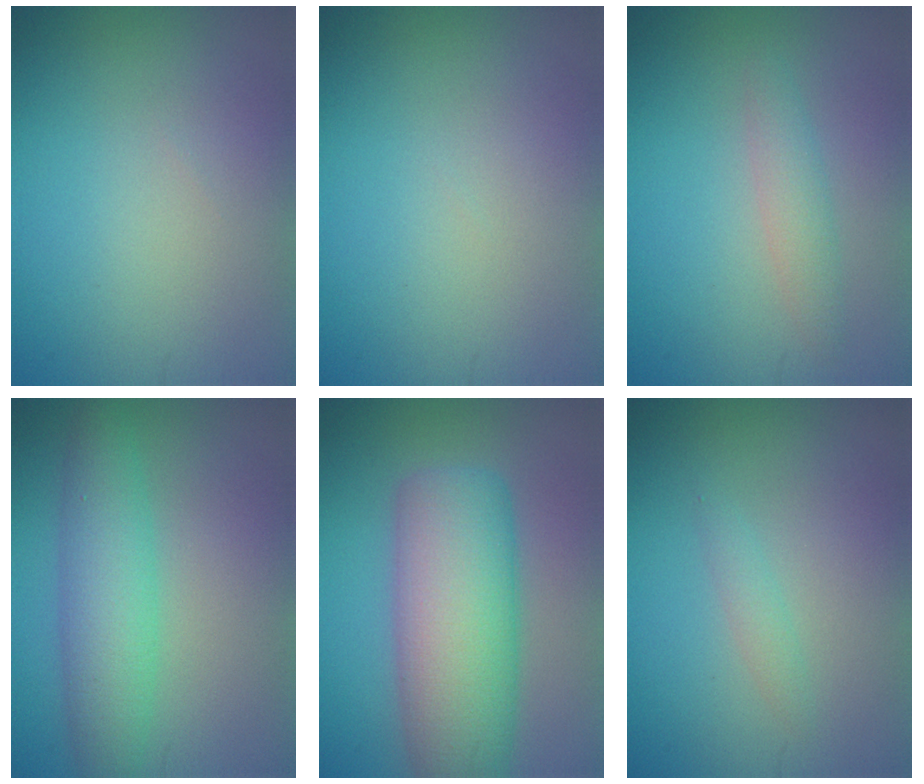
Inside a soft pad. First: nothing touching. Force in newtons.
{"total": 0.0}
{"total": 1.8, "press": 1.8, "slide": 0.1}
{"total": 4.5, "press": 4.5, "slide": 0.2}
{"total": 9.1, "press": 9.1, "slide": 0.3}
{"total": 0.9, "press": 0.9, "slide": 0.1}